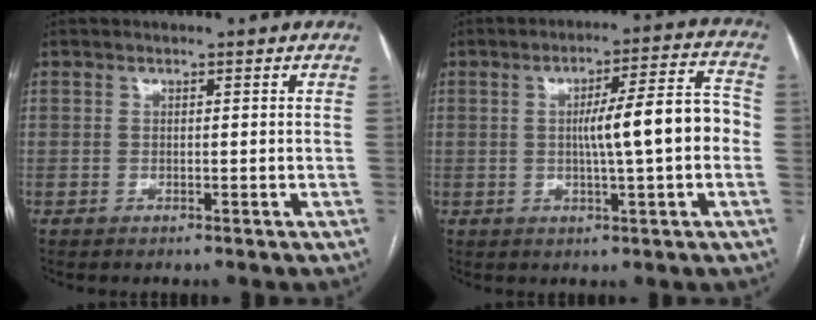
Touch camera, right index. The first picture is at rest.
{"total": 10.6, "force": [-0.5, 0.7, 10.5], "torque": [-0.153, 0.023, -0.009]}